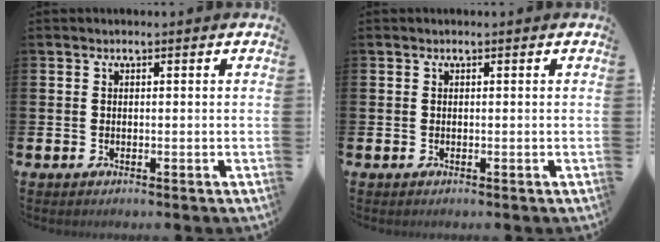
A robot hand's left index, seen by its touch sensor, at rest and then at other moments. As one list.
[{"total": 0.0}]